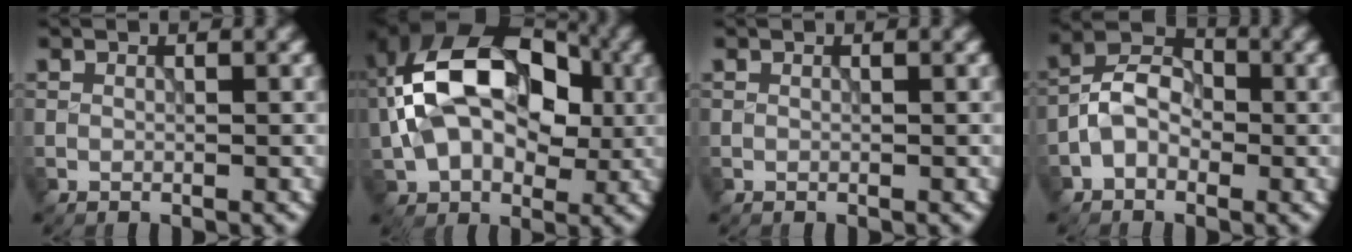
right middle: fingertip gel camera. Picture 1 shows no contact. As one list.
[{"total": 14.1, "force": [1.0, 9.1, 10.7], "torque": [-0.178, 0.031, 0.000]}, {"total": 0.0}, {"total": 4.1, "force": [-1.4, 2.9, 2.6], "torque": [-0.043, 0.014, -0.033]}]